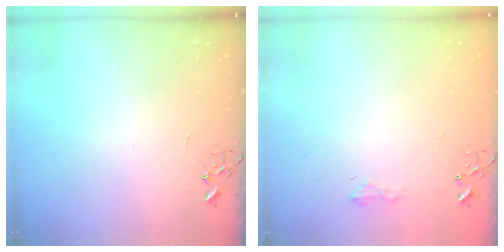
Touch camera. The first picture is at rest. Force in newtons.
{"total": 5.6, "press": 5.6, "slide": 0.6}